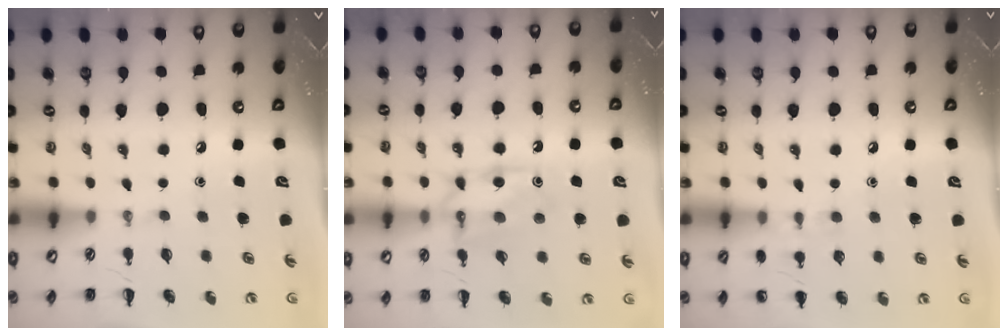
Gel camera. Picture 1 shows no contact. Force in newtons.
{"total": 8.6, "press": 8.6, "slide": 0.9}
{"total": 7.0, "press": 6.7, "slide": 2.1}